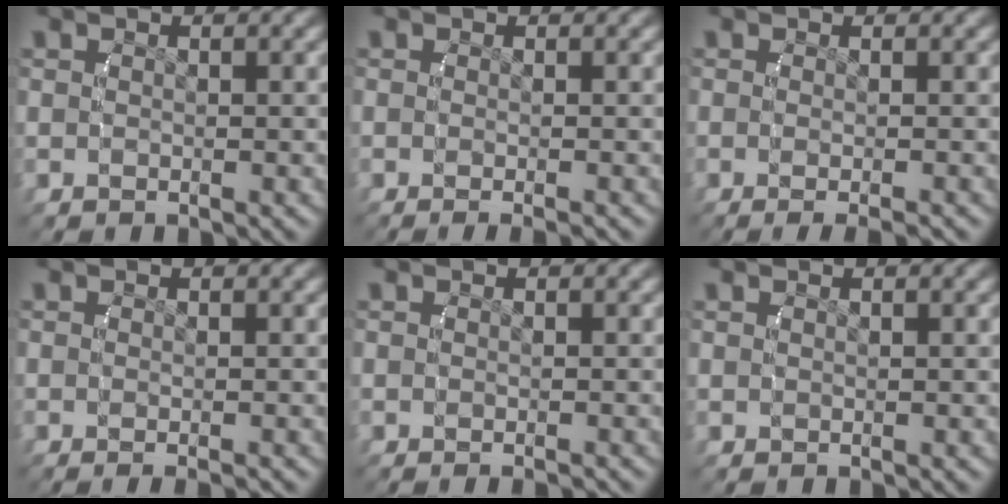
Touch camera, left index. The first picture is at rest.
{"total": 2.0, "force": [-1.6, 0.2, 1.3], "torque": [-0.014, -0.002, -0.021]}
{"total": 3.0, "force": [-2.2, 0.3, 2.0], "torque": [-0.026, -0.006, -0.027]}
{"total": 1.5, "force": [-1.1, 0.0, 1.1], "torque": [-0.013, -0.002, -0.013]}
{"total": 0.9, "force": [-0.8, 0.0, 0.5], "torque": [-0.006, 0.000, -0.011]}
{"total": 0.0}